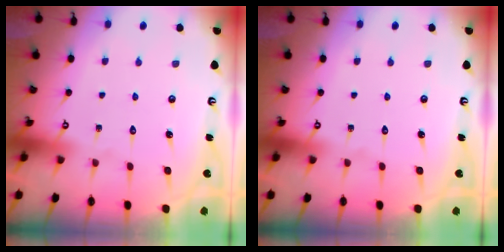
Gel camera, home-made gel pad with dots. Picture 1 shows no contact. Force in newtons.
{"total": 0.0}